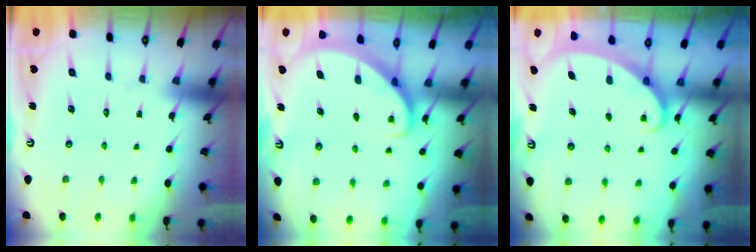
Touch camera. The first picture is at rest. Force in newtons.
{"total": 2.7, "press": 2.7, "slide": 0.2}
{"total": 2.1, "press": 2.1, "slide": 0.4}